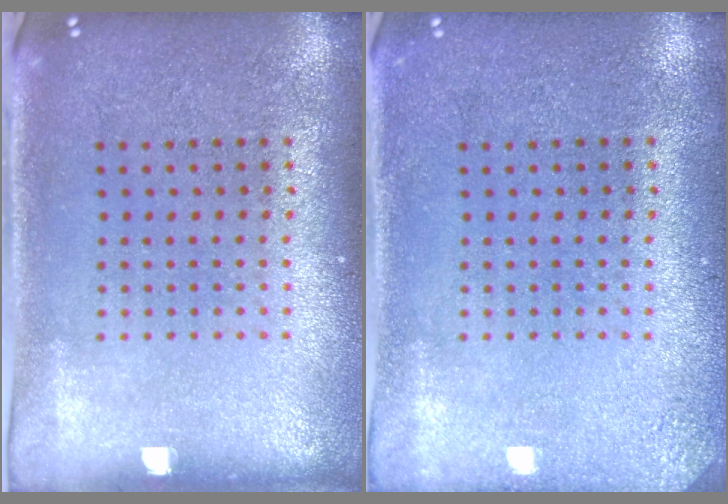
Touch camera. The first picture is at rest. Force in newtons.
{"total": 1.6, "press": 1.6, "slide": 0.2}